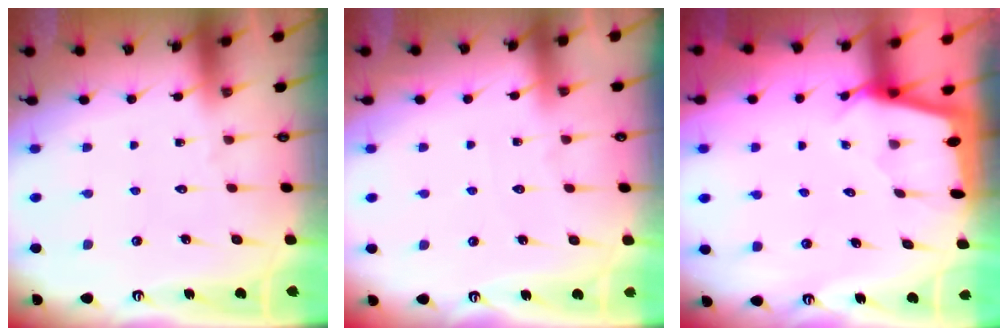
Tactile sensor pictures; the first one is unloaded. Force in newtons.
{"total": 2.2, "press": 2.2, "slide": 0.2}
{"total": 2.2, "press": 2.2, "slide": 0.3}